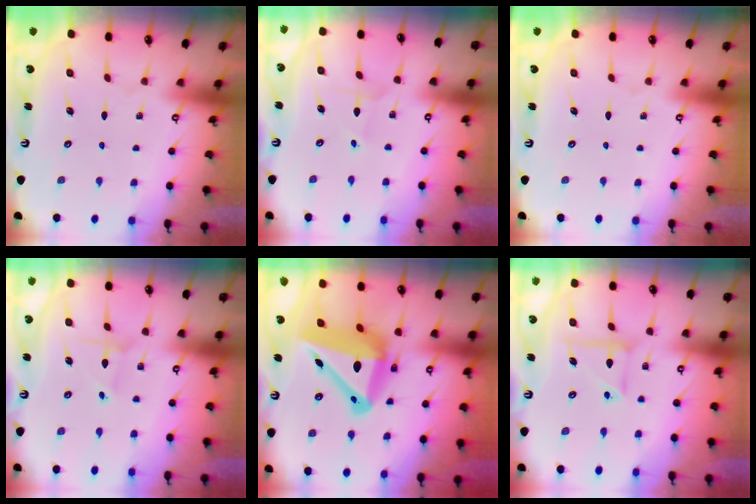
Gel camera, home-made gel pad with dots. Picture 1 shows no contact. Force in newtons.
{"total": 2.7, "press": 2.7, "slide": 0.3}
{"total": 0.0}
{"total": 2.0, "press": 2.0, "slide": 0.3}
{"total": 18.3, "press": 18.1, "slide": 2.9}
{"total": 10.1, "press": 10.0, "slide": 1.1}